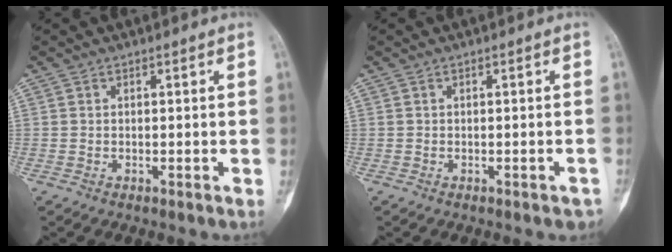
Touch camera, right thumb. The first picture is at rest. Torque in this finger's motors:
{"motor_torque": [0.57, 0.09, -0.21, -0.11, 0.06]}